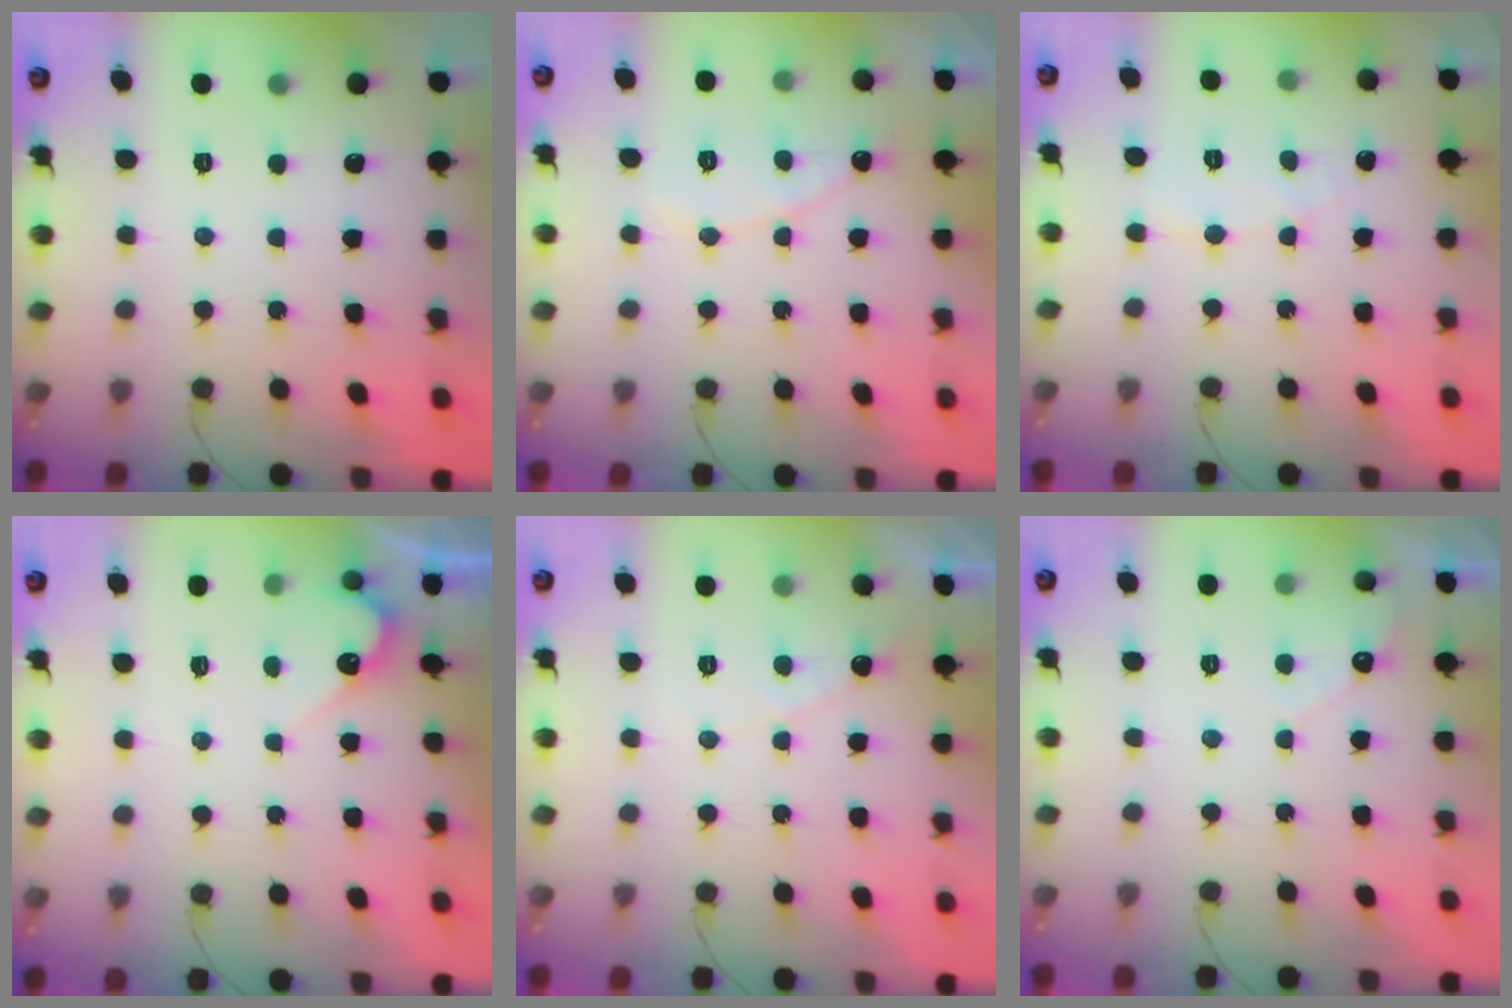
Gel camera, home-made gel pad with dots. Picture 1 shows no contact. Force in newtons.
{"total": 7.4, "press": 7.4, "slide": 0.6}
{"total": 3.9, "press": 3.9, "slide": 0.3}
{"total": 3.9, "press": 3.9, "slide": 0.2}
{"total": 5.9, "press": 5.9, "slide": 0.5}
{"total": 3.4, "press": 3.4, "slide": 0.1}